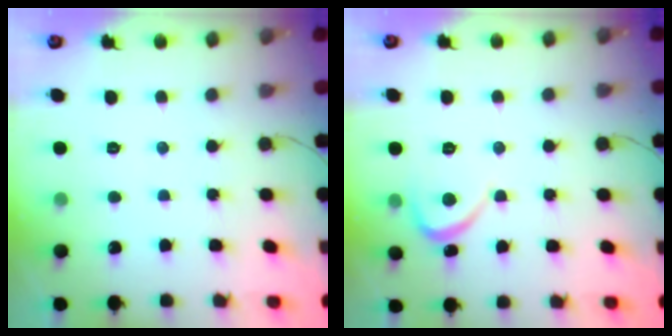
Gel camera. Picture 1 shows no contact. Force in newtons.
{"total": 3.2, "press": 3.2, "slide": 0.3}